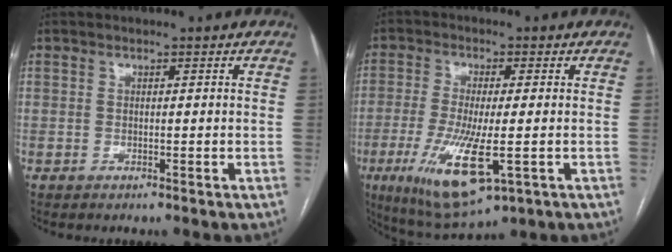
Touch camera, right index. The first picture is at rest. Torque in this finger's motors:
{"motor_torque": [1.57, -0.57, 0.75, 0.21]}